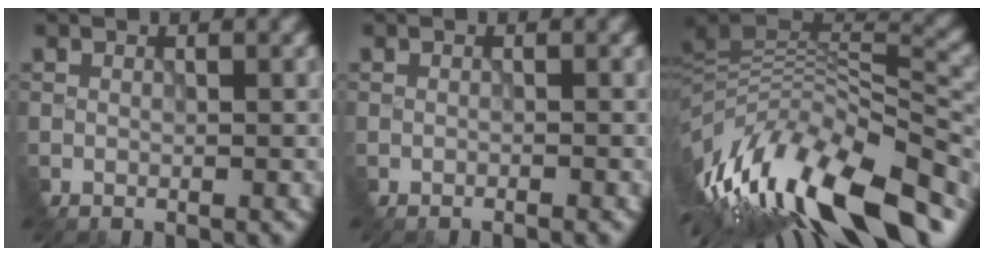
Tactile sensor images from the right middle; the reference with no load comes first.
{"total": 0.8, "force": [-0.8, -0.2, 0.0], "torque": [-0.011, -0.001, -0.014]}
{"total": 12.9, "force": [-5.1, 5.1, 10.7], "torque": [-0.217, 0.009, -0.091]}